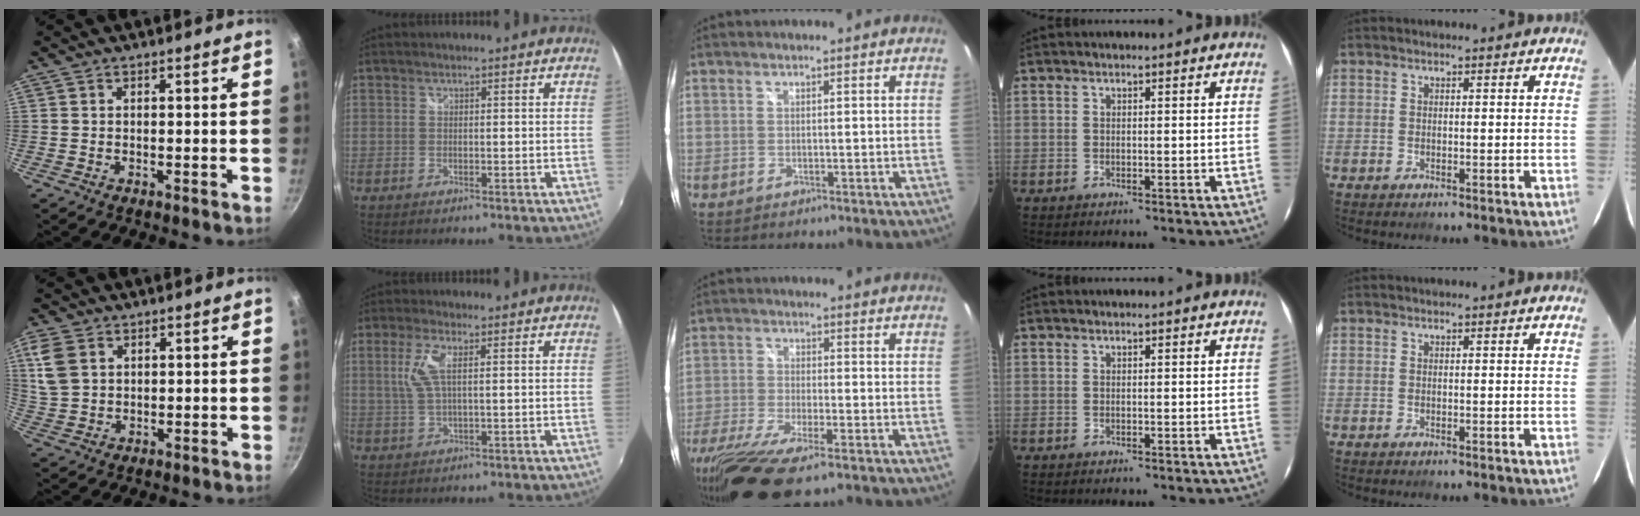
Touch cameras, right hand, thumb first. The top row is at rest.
{"thumb": {"total": 7.0, "force": [2.7, 4.9, 4.2], "torque": [-0.079, -0.005, 0.060]}, "index": {"total": 5.1, "force": [1.1, 1.3, 4.8], "torque": [-0.105, 0.004, 0.026]}, "middle": {"total": 15.6, "force": [-11.0, 3.1, 10.6], "torque": [-0.231, -0.058, -0.202]}}